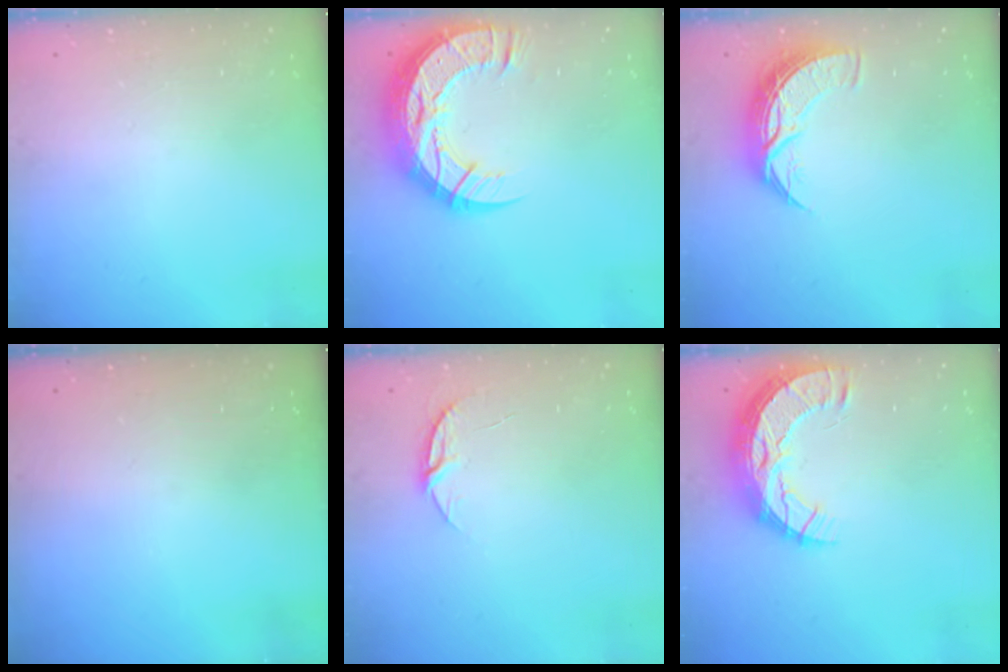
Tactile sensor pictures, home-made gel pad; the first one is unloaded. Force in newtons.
{"total": 19.2, "press": 19.1, "slide": 1.4}
{"total": 9.0, "press": 9.0, "slide": 0.6}
{"total": 0.0}
{"total": 5.6, "press": 5.5, "slide": 0.6}
{"total": 13.0, "press": 13.0, "slide": 0.9}